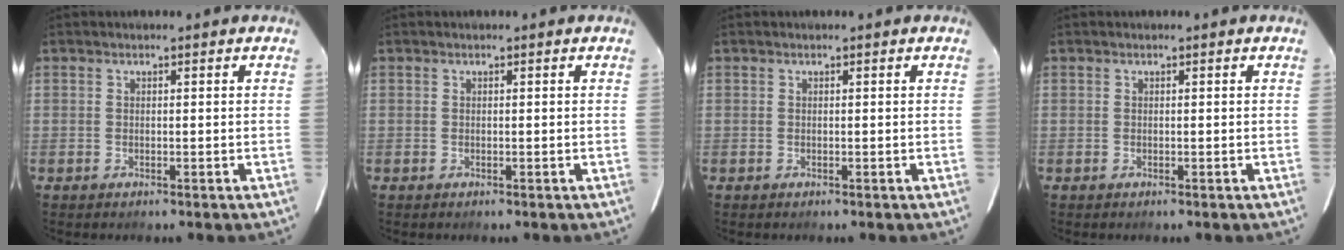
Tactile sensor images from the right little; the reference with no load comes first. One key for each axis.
{"total": 0.0}
{"total": 0.0}
{"total": 0.0}